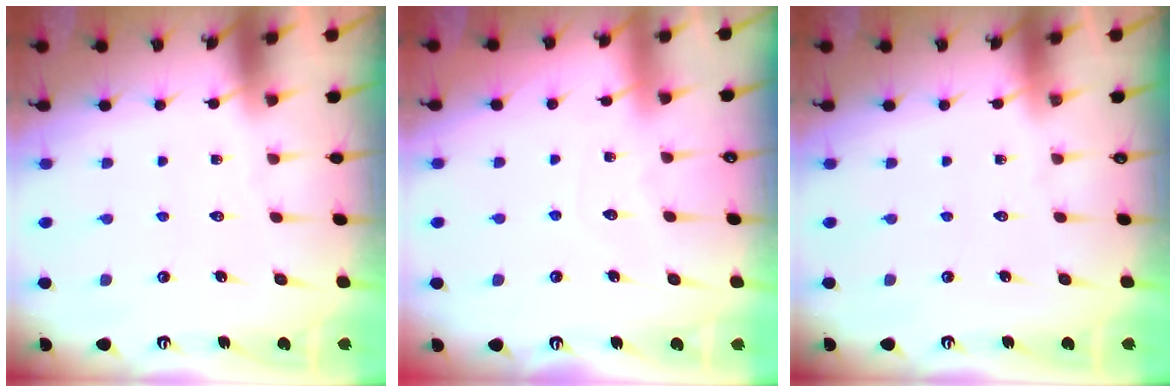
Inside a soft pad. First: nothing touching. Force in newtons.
{"total": 4.5, "press": 4.4, "slide": 0.5}
{"total": 0.0}